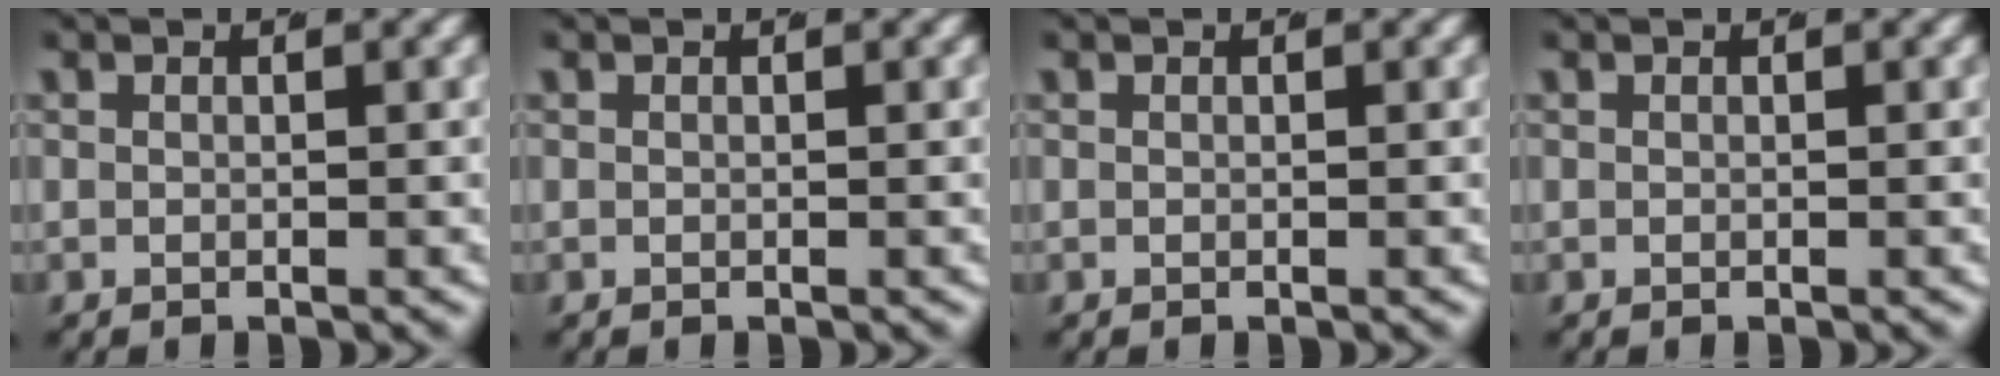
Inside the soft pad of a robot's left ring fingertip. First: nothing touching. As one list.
[{"total": 0.0}, {"total": 0.0}, {"total": 0.0}]